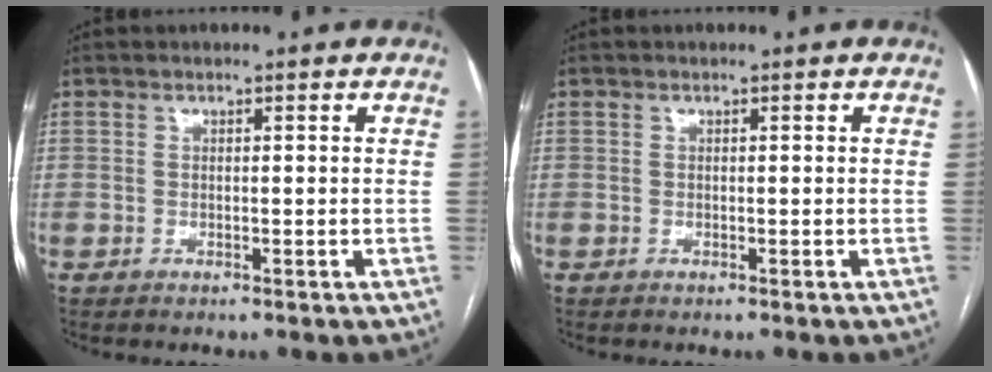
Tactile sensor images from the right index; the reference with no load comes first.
{"total": 0.0}